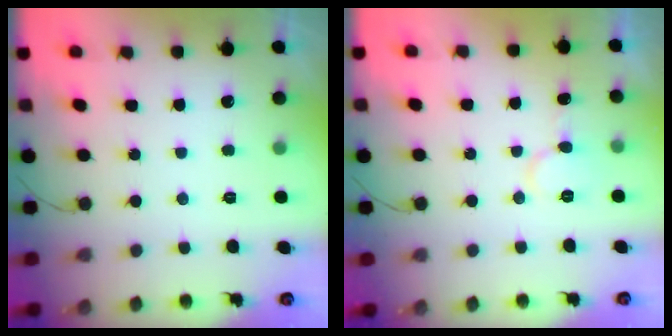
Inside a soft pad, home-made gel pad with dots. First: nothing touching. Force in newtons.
{"total": 6.4, "press": 6.4, "slide": 0.6}